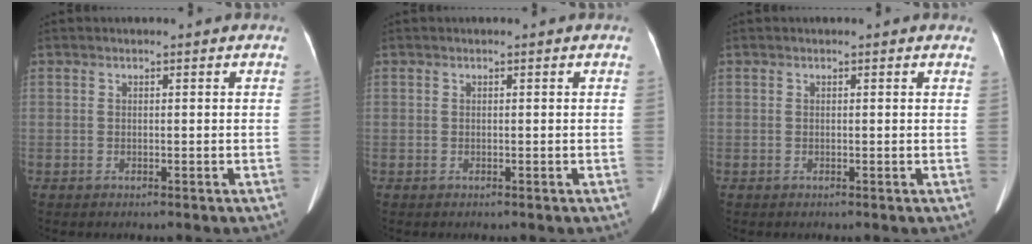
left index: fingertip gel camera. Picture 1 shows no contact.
{"total": 0.0}
{"total": 1.7, "force": [1.4, 0.4, 0.7], "torque": [-0.008, 0.001, 0.006]}